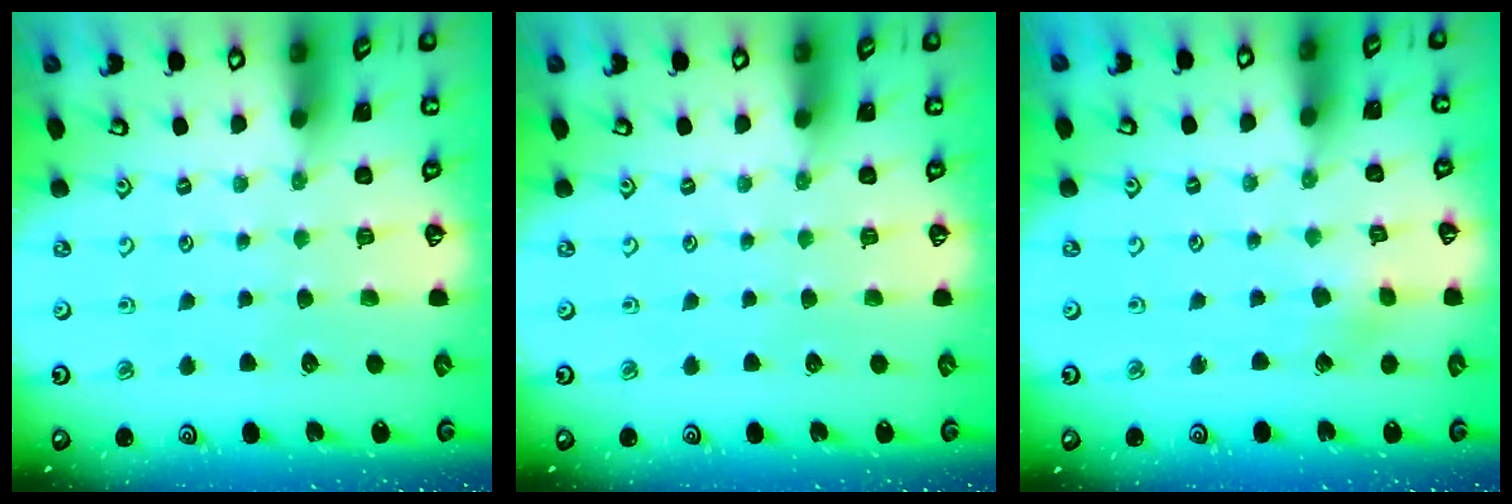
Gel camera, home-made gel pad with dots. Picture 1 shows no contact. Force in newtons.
{"total": 0.0}
{"total": 2.6, "press": 2.6, "slide": 0.4}